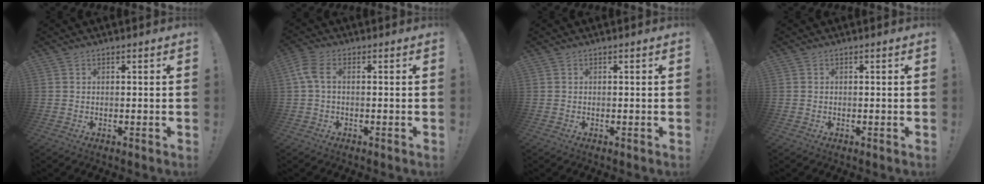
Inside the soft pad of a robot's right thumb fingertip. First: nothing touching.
{"total": 4.9, "force": [0.5, 2.3, 4.3], "torque": [-0.097, 0.003, 0.011]}
{"total": 0.0}
{"total": 0.0}